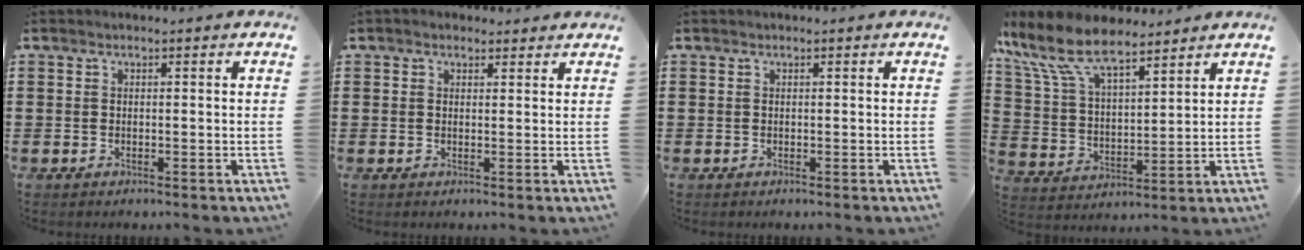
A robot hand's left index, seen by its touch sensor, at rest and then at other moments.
{"total": 1.4, "force": [1.1, 0.8, 0.2], "torque": [-0.007, 0.006, 0.022]}
{"total": 0.0}
{"total": 11.1, "force": [8.4, 3.9, 6.2], "torque": [-0.156, -0.027, 0.149]}